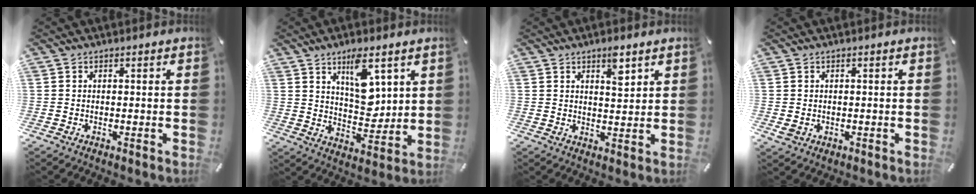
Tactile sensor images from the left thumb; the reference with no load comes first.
{"total": 11.3, "force": [5.7, 6.2, 7.6], "torque": [-0.105, -0.029, 0.098]}
{"total": 5.1, "force": [3.1, 1.9, 3.5], "torque": [-0.044, -0.017, 0.047]}
{"total": 1.6, "force": [-0.1, 1.4, 0.7], "torque": [-0.020, 0.001, -0.004]}